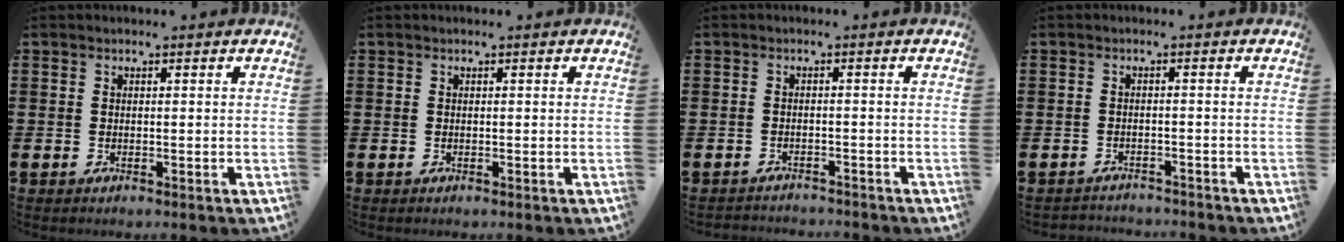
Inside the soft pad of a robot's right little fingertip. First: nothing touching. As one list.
[{"total": 0.0}, {"total": 1.3, "force": [-1.3, 0.0, -0.2], "torque": [-0.001, 0.004, -0.029]}, {"total": 1.5, "force": [-1.5, 0.1, -0.2], "torque": [-0.002, 0.003, -0.033]}]